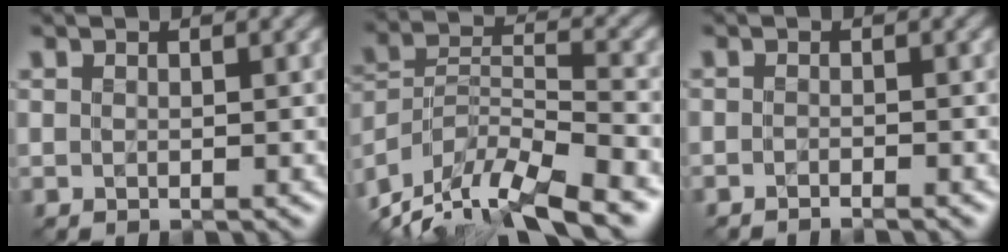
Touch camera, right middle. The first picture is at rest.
{"total": 12.5, "force": [-10.4, 3.4, 5.9], "torque": [-0.108, 0.003, -0.173]}
{"total": 1.4, "force": [-1.3, 0.1, 0.4], "torque": [0.002, -0.008, -0.027]}